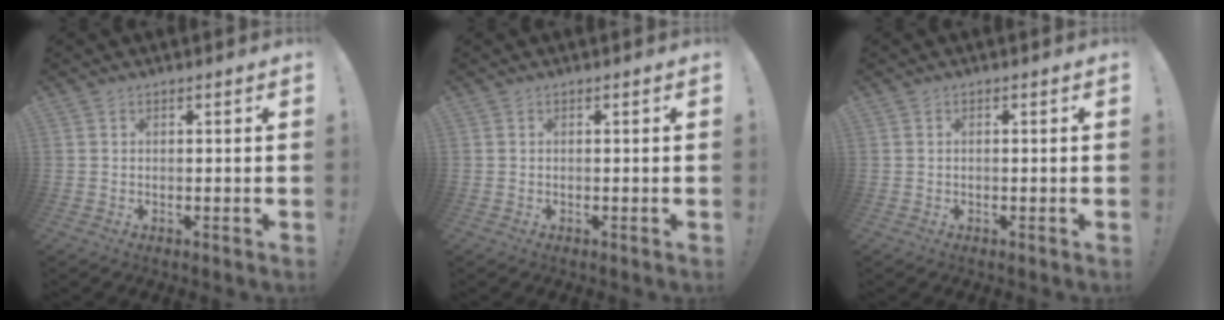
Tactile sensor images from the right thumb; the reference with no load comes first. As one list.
[{"total": 0.0}, {"total": 0.6, "force": [-0.3, 0.0, 0.4], "torque": [-0.011, 0.000, -0.006]}]